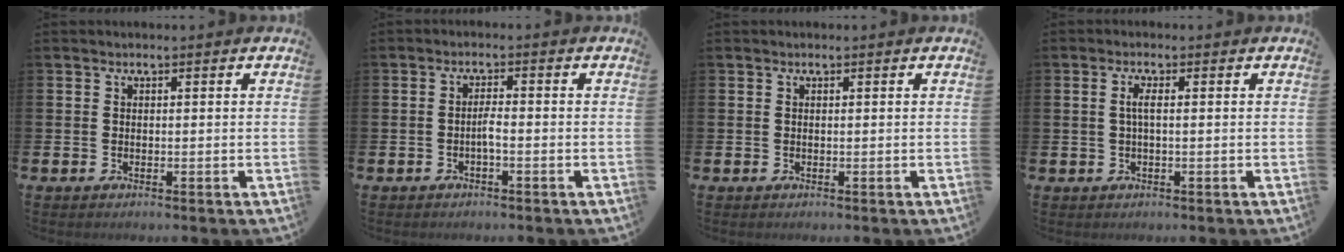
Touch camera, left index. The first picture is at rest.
{"total": 1.5, "force": [-0.6, 0.1, 1.4], "torque": [-0.028, 0.000, -0.011]}
{"total": 0.0}
{"total": 1.8, "force": [0.3, 0.3, 1.7], "torque": [-0.034, 0.003, 0.005]}